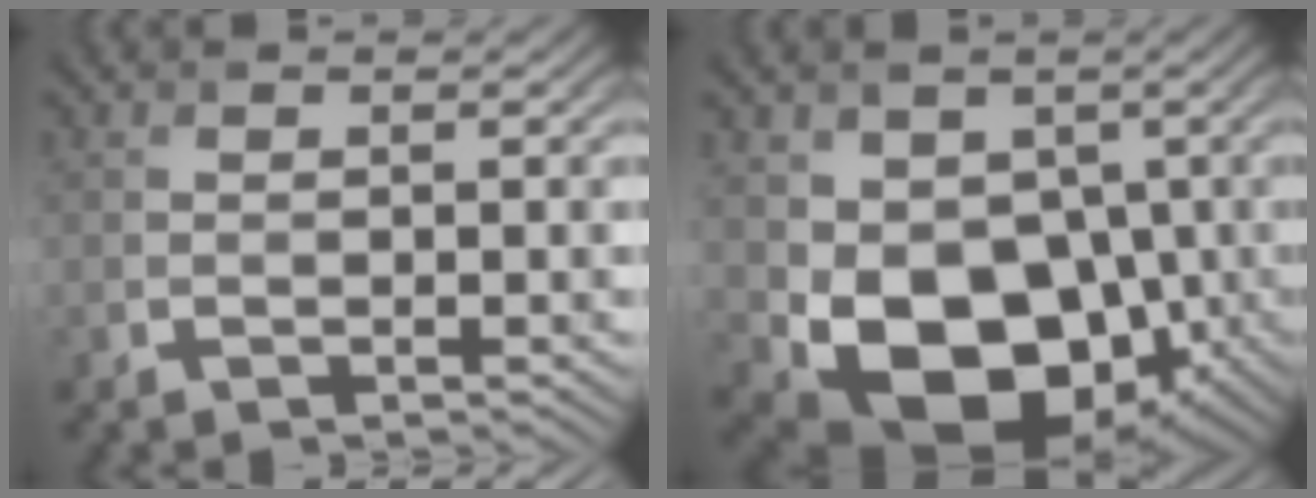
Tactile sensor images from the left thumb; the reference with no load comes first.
{"total": 12.4, "force": [-1.9, 9.1, 8.2], "torque": [-0.140, -0.033, -0.030]}